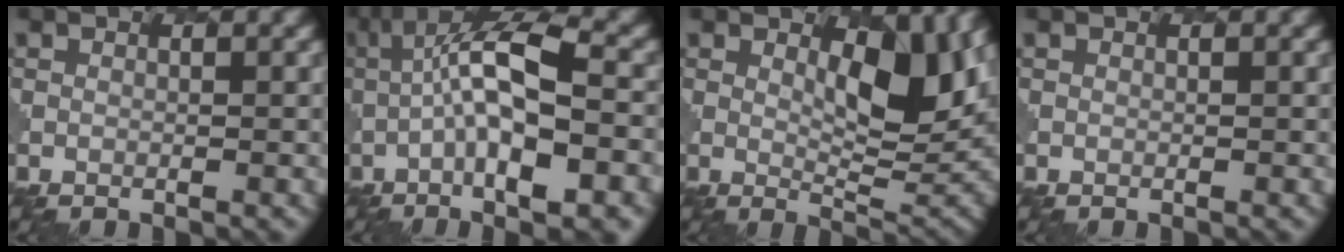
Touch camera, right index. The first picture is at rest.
{"total": 10.7, "force": [-1.1, 2.9, 10.2], "torque": [-0.173, 0.017, -0.013]}
{"total": 7.4, "force": [1.8, 2.8, 6.6], "torque": [-0.093, -0.010, 0.039]}
{"total": 0.0}